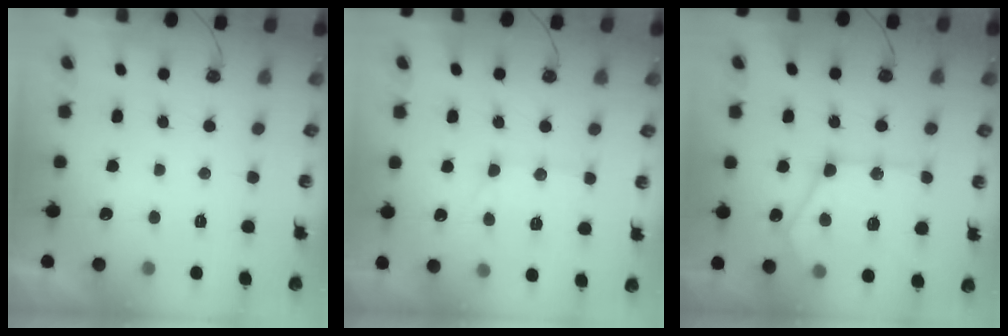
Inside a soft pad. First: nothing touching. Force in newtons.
{"total": 12.4, "press": 12.4, "slide": 1.1}
{"total": 20.8, "press": 20.7, "slide": 2.1}